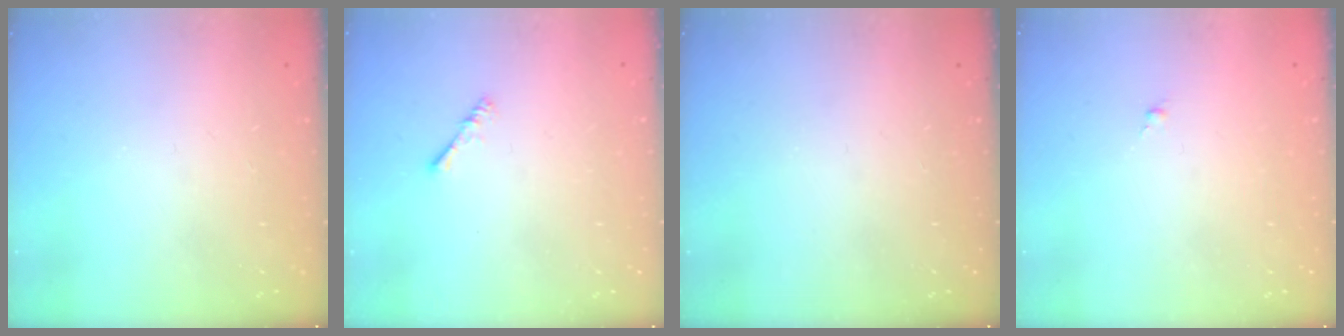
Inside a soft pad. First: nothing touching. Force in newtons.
{"total": 1.5, "press": 1.4, "slide": 0.3}
{"total": 0.0}
{"total": 0.0}